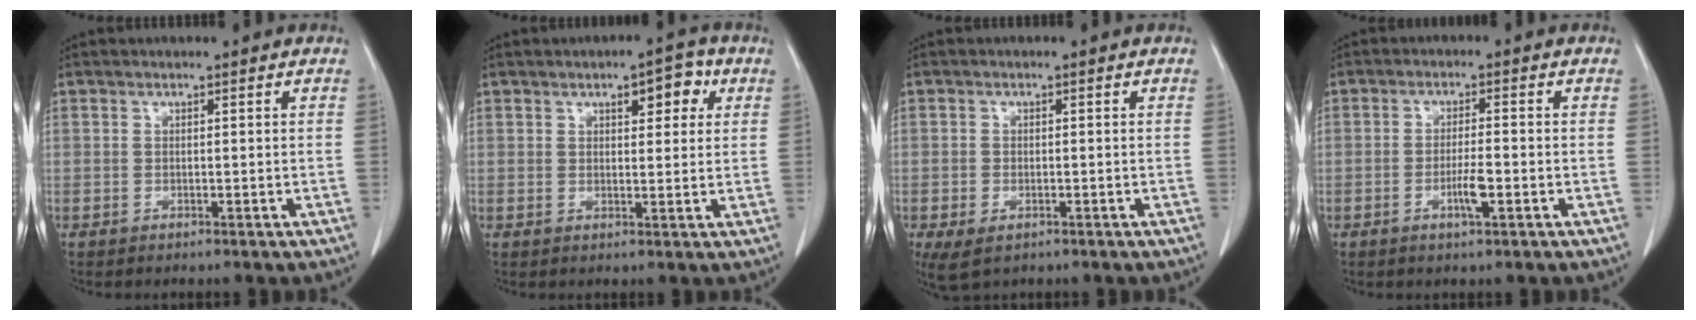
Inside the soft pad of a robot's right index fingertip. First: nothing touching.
{"total": 5.6, "force": [2.3, 2.4, 4.5], "torque": [-0.061, 0.014, 0.033]}
{"total": 6.6, "force": [-3.4, 4.0, 4.0], "torque": [-0.088, -0.006, -0.049]}
{"total": 4.0, "force": [-1.5, 0.7, 3.6], "torque": [-0.069, 0.000, -0.025]}